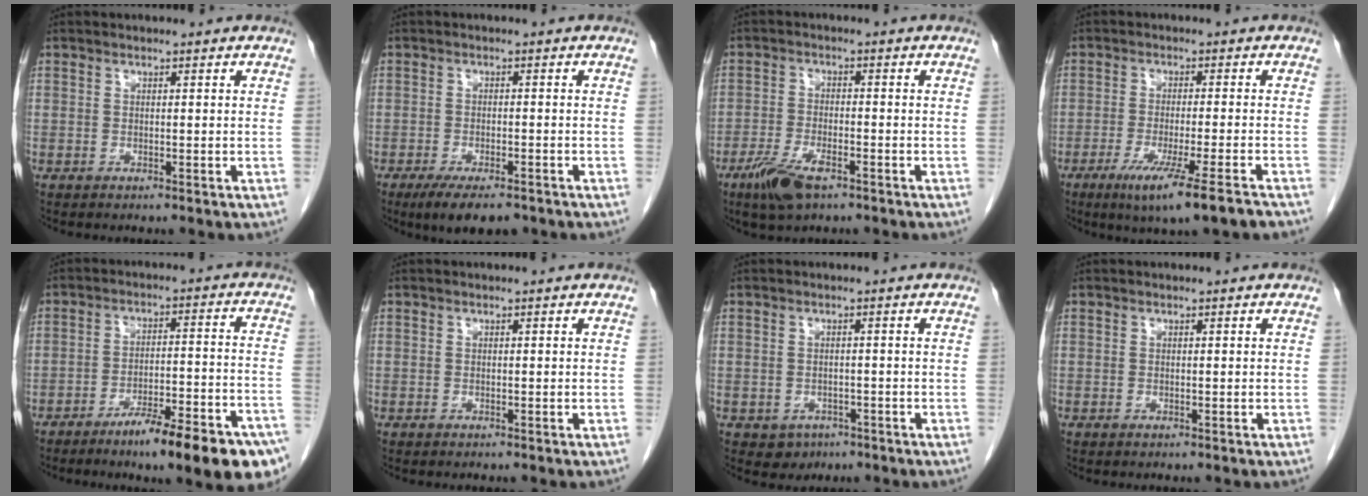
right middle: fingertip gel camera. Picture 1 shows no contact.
{"total": 7.4, "force": [-5.4, 2.0, 4.6], "torque": [-0.069, -0.013, -0.083]}
{"total": 6.4, "force": [-4.1, 1.9, 4.6], "torque": [-0.096, -0.010, -0.073]}
{"total": 10.8, "force": [-7.0, -0.8, 8.1], "torque": [-0.120, -0.029, -0.103]}
{"total": 16.4, "force": [-11.4, 1.6, 11.7], "torque": [-0.110, 0.015, -0.171]}
{"total": 0.0}
{"total": 2.5, "force": [-1.3, 2.1, 0.6], "torque": [-0.007, 0.006, -0.011]}
{"total": 0.0}